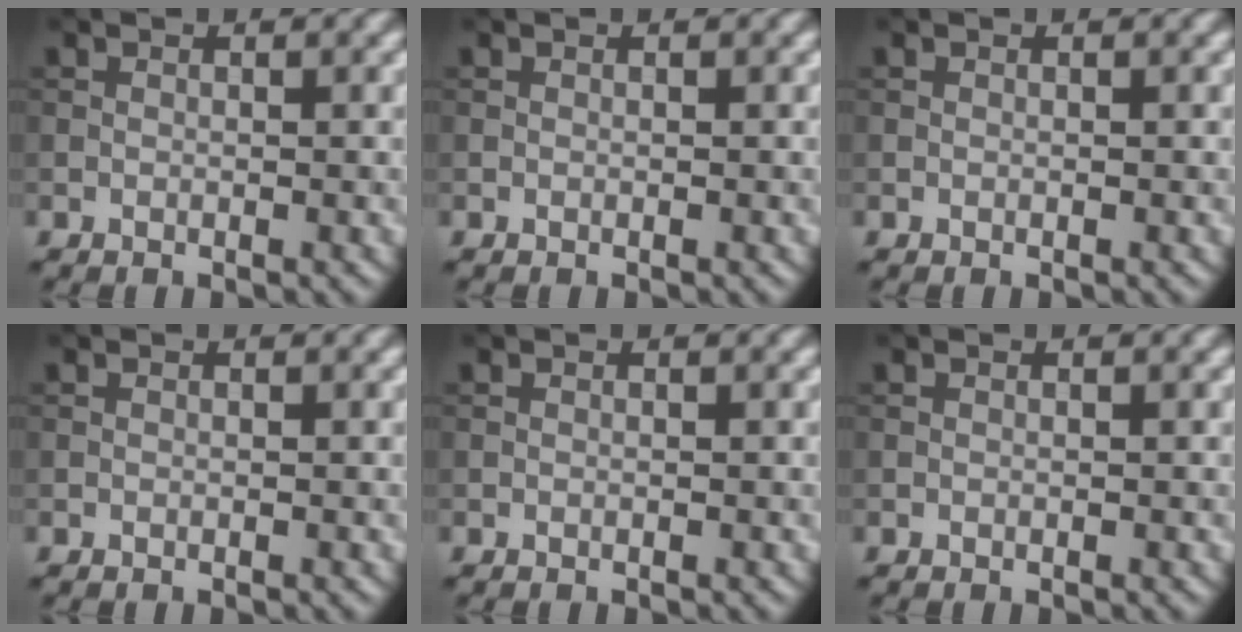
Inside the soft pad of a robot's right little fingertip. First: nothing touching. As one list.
[{"total": 0.0}, {"total": 0.0}, {"total": 0.0}, {"total": 0.0}, {"total": 0.0}]